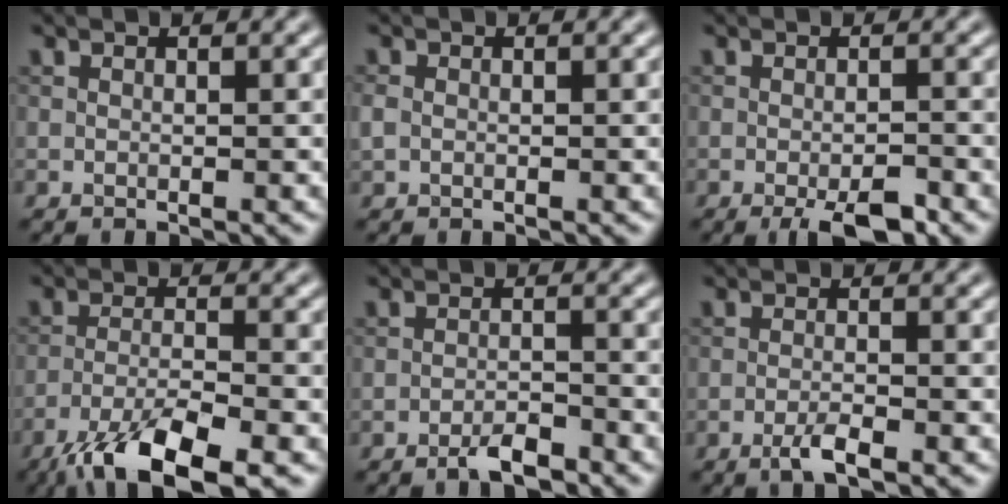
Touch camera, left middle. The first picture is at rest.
{"total": 1.0, "force": [-0.1, 0.9, 0.5], "torque": [-0.012, -0.002, -0.004]}
{"total": 3.7, "force": [-2.4, 0.9, 2.8], "torque": [-0.045, -0.004, -0.036]}
{"total": 7.4, "force": [-5.0, 1.7, 5.2], "torque": [-0.094, -0.008, -0.092]}
{"total": 2.2, "force": [-1.8, 0.5, 1.3], "torque": [-0.022, 0.002, -0.034]}
{"total": 2.1, "force": [-1.2, 0.4, 1.6], "torque": [-0.028, 0.002, -0.026]}